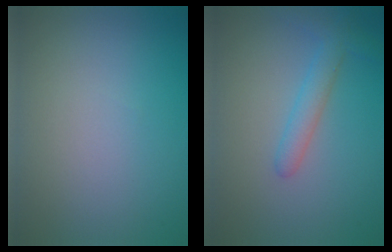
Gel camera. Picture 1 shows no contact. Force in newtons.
{"total": 2.4, "press": 2.4, "slide": 0.1}